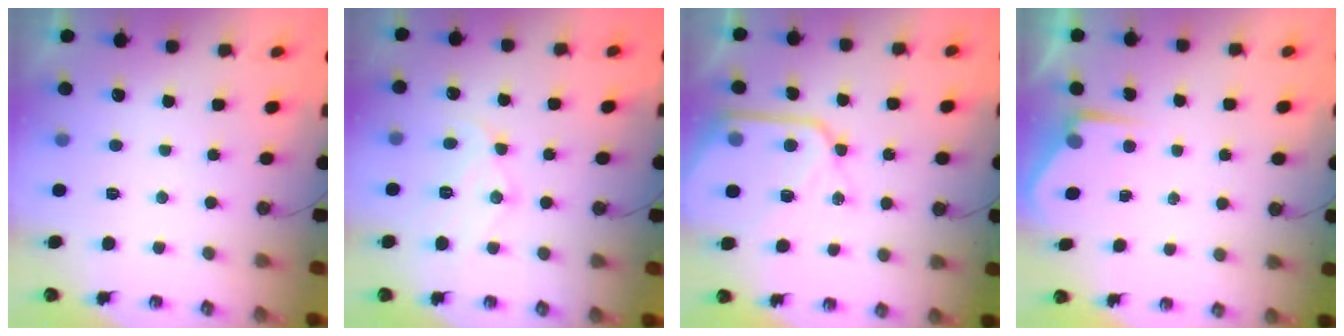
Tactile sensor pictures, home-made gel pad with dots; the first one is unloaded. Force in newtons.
{"total": 10.9, "press": 10.8, "slide": 0.7}
{"total": 14.9, "press": 14.8, "slide": 1.5}
{"total": 4.2, "press": 4.2, "slide": 0.5}